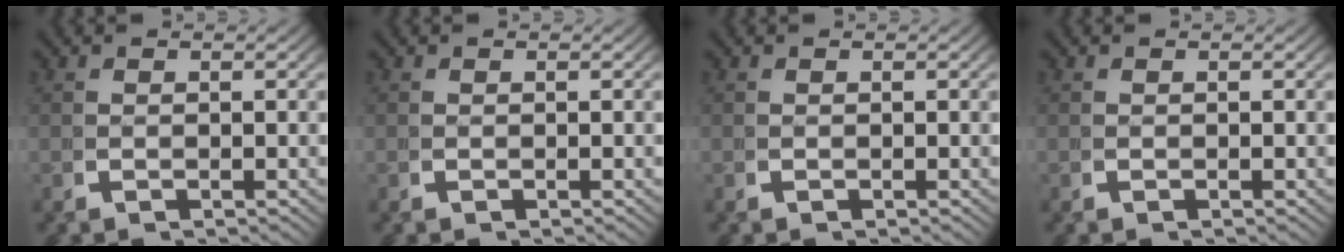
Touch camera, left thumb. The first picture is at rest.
{"total": 0.0}
{"total": 0.0}
{"total": 0.0}